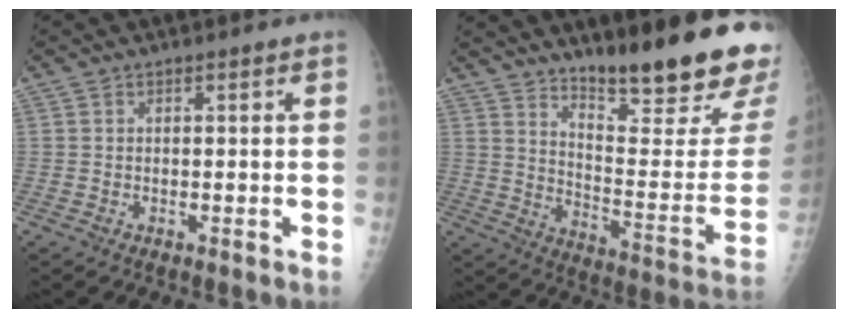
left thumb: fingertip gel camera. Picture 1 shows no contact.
{"total": 25.8, "force": [18.6, 5.1, 17.2], "torque": [-0.221, -0.125, 0.265]}